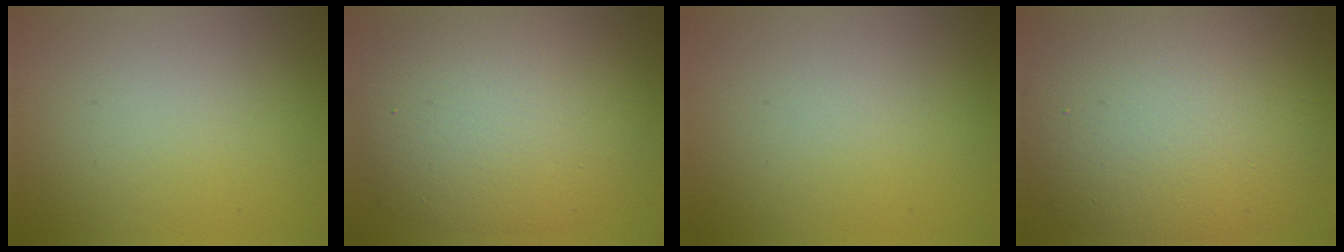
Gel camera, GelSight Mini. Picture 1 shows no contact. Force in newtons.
{"total": 10.5, "press": 10.5, "slide": 0.6}
{"total": 0.0}
{"total": 14.3, "press": 14.2, "slide": 0.7}